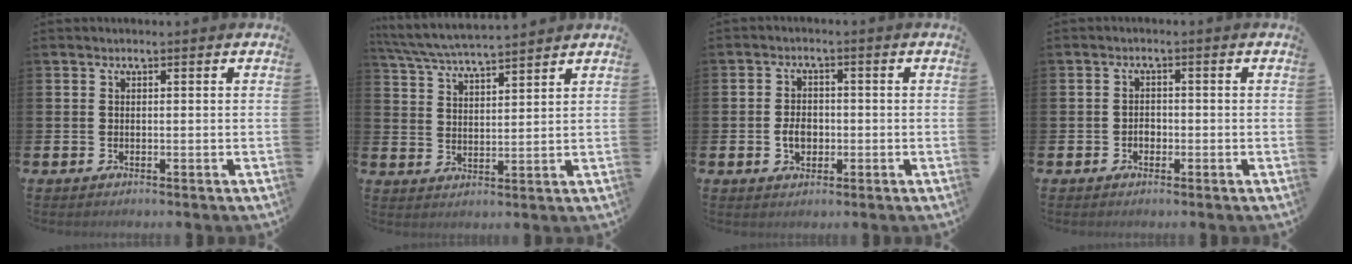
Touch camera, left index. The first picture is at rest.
{"total": 5.7, "force": [5.6, 0.2, 1.2], "torque": [-0.041, -0.033, 0.099]}
{"total": 3.0, "force": [-0.7, 2.3, 1.9], "torque": [-0.014, -0.006, -0.020]}
{"total": 1.5, "force": [-0.6, 1.1, 0.7], "torque": [-0.007, 0.001, -0.015]}